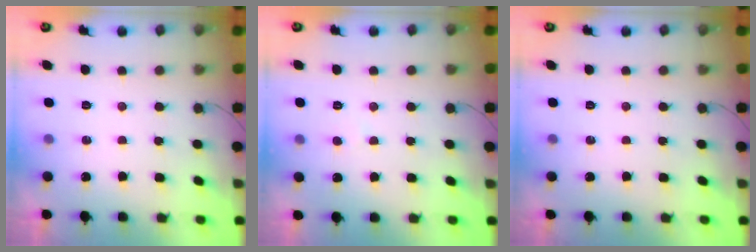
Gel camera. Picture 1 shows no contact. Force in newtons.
{"total": 1.3, "press": 1.3, "slide": 0.1}
{"total": 0.0}